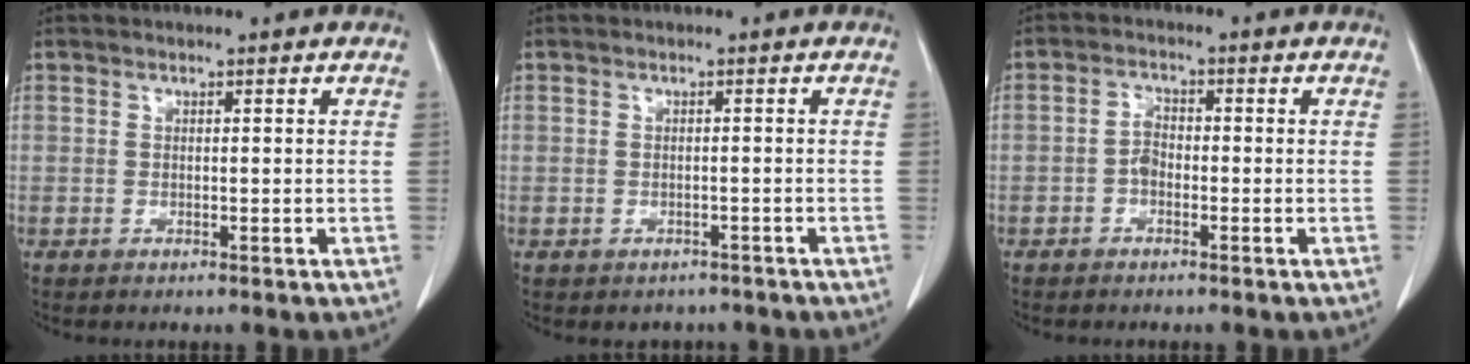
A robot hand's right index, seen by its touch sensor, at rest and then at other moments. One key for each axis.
{"total": 2.6, "fx": -1.9, "fy": 1.8, "fz": 0.1, "tx": -0.003, "ty": 0.009, "tz": -0.024}
{"total": 2.4, "fx": -0.9, "fy": 1.5, "fz": 1.7, "tx": -0.028, "ty": 0.007, "tz": -0.020}